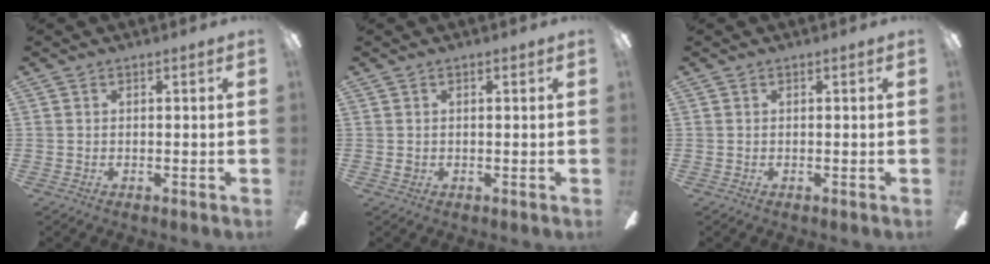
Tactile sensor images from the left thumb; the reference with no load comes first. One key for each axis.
{"total": 0.8, "fx": 0.2, "fy": 0.7, "fz": 0.3, "tx": -0.008, "ty": 0.006, "tz": 0.001}
{"total": 0.0}